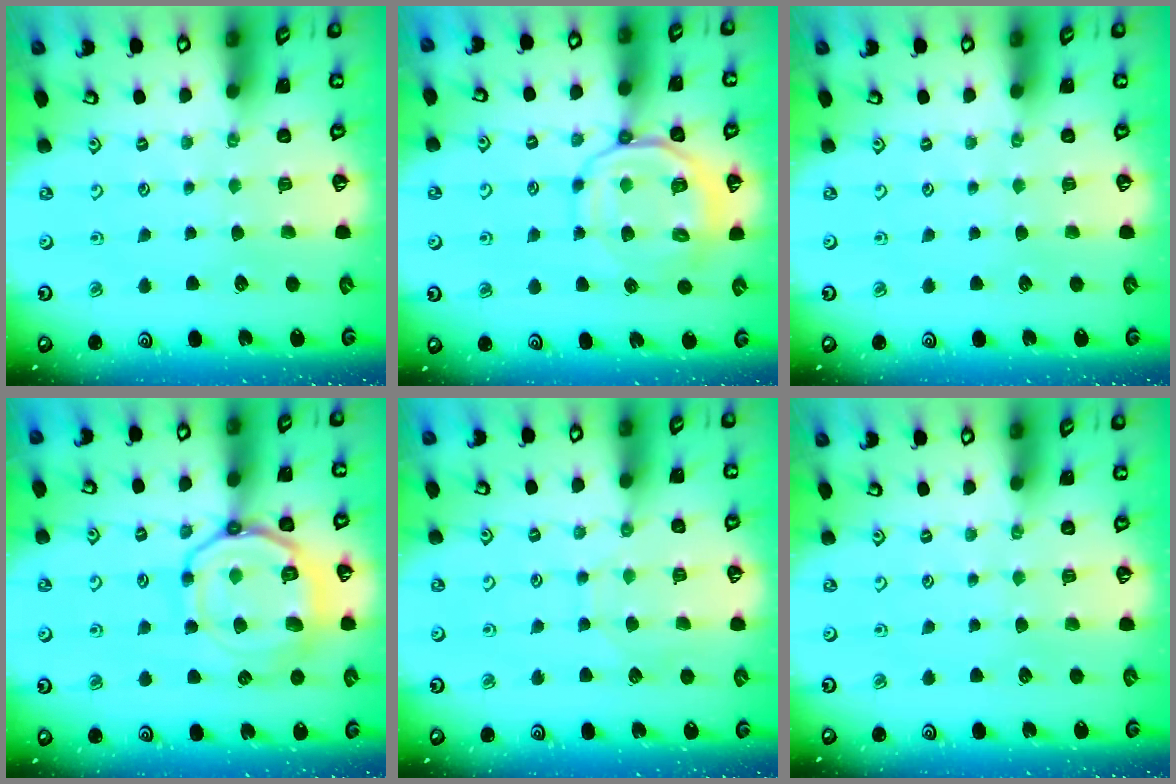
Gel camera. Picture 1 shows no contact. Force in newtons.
{"total": 12.4, "press": 12.3, "slide": 1.8}
{"total": 0.0}
{"total": 17.0, "press": 17.0, "slide": 1.6}
{"total": 5.8, "press": 5.8, "slide": 0.6}
{"total": 0.0}